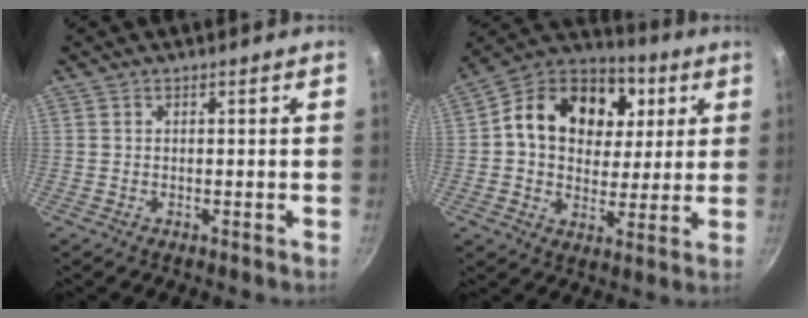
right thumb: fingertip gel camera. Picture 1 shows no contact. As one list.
[{"total": 19.7, "force": [5.2, 15.0, 11.8], "torque": [-0.184, 0.011, 0.071]}]